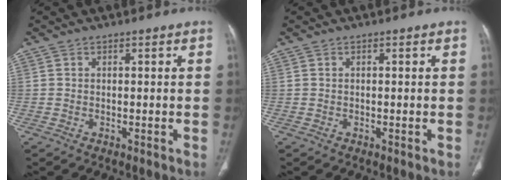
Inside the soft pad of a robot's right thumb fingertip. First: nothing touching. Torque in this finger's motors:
{"motor_torque": [0.00, 0.00, -0.06, 0.02, 0.00]}